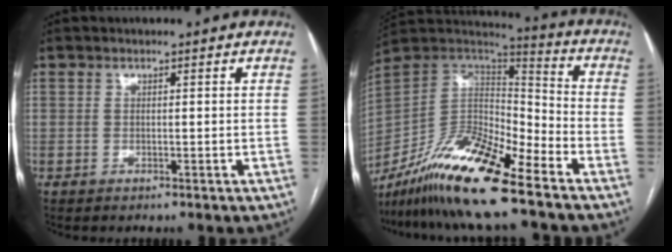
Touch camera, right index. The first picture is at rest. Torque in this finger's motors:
{"motor_torque": [0.35, -1.08, -0.18, -0.13]}